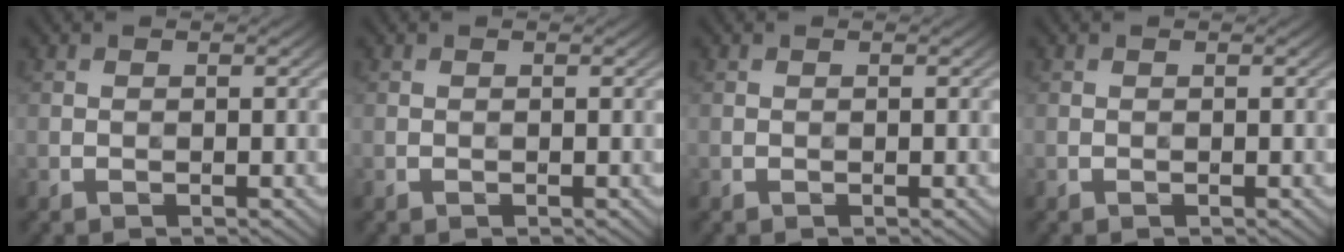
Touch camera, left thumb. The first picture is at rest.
{"total": 0.0}
{"total": 0.0}
{"total": 0.0}